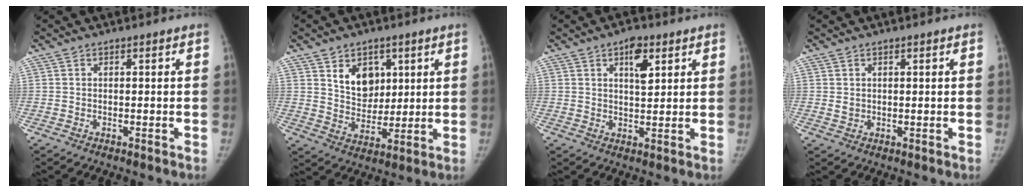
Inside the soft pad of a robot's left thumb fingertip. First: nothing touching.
{"total": 9.3, "force": [3.8, 6.7, 5.1], "torque": [-0.047, -0.026, 0.073]}
{"total": 5.7, "force": [2.8, 2.7, 4.1], "torque": [-0.049, -0.013, 0.041]}
{"total": 1.4, "force": [0.6, 1.0, 0.7], "torque": [-0.003, -0.005, 0.014]}